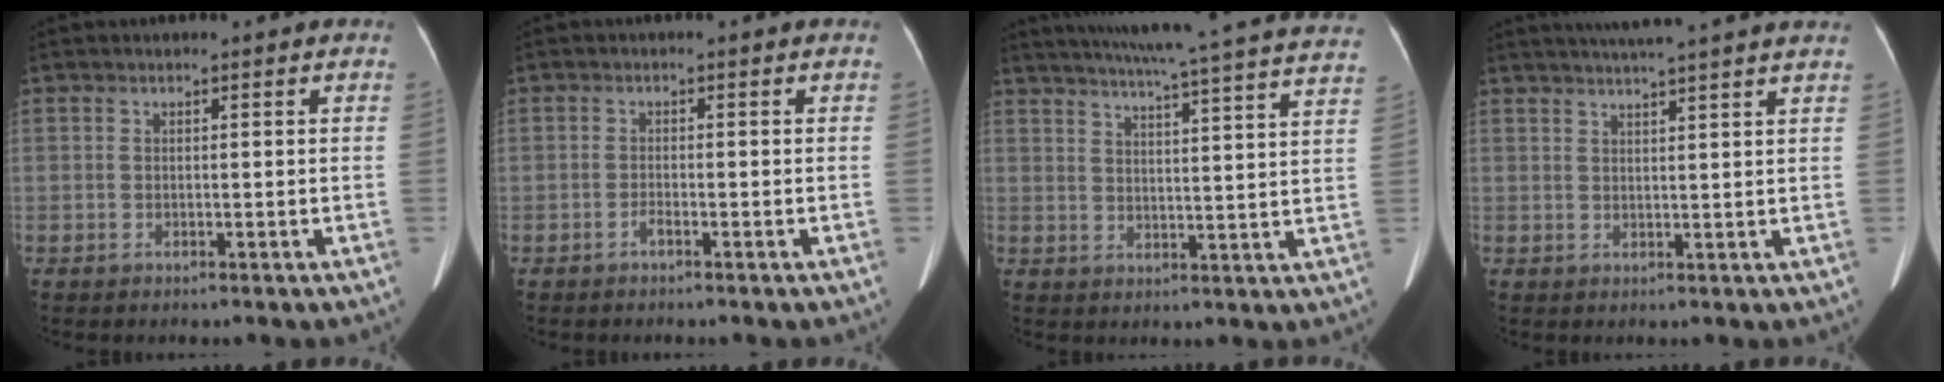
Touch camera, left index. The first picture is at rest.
{"total": 1.0, "force": [-0.8, 0.0, 0.5], "torque": [-0.015, -0.001, -0.015]}
{"total": 27.3, "force": [24.6, -0.1, 11.8], "torque": [-0.191, -0.044, 0.297]}
{"total": 10.8, "force": [9.4, -0.8, 5.3], "torque": [-0.085, 0.023, 0.113]}